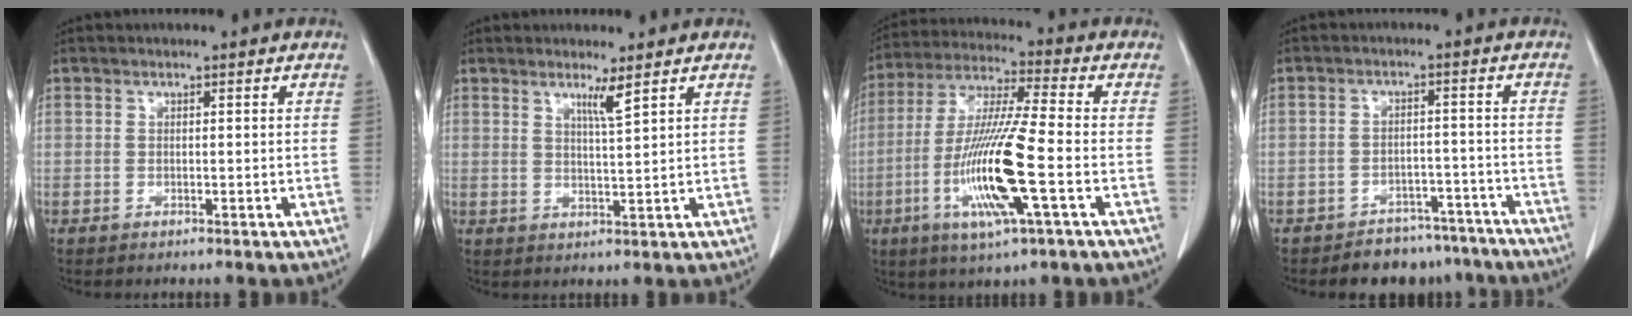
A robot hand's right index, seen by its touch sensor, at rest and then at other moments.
{"total": 2.8, "force": [1.9, -0.6, 2.0], "torque": [-0.036, -0.011, 0.036]}
{"total": 14.5, "force": [-4.2, 0.5, 13.9], "torque": [-0.283, -0.018, -0.081]}
{"total": 8.4, "force": [-7.3, 4.2, 0.6], "torque": [0.024, 0.022, -0.093]}